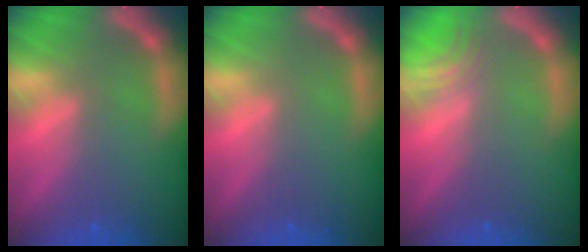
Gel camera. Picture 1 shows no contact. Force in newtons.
{"total": 0.0}
{"total": 2.5}